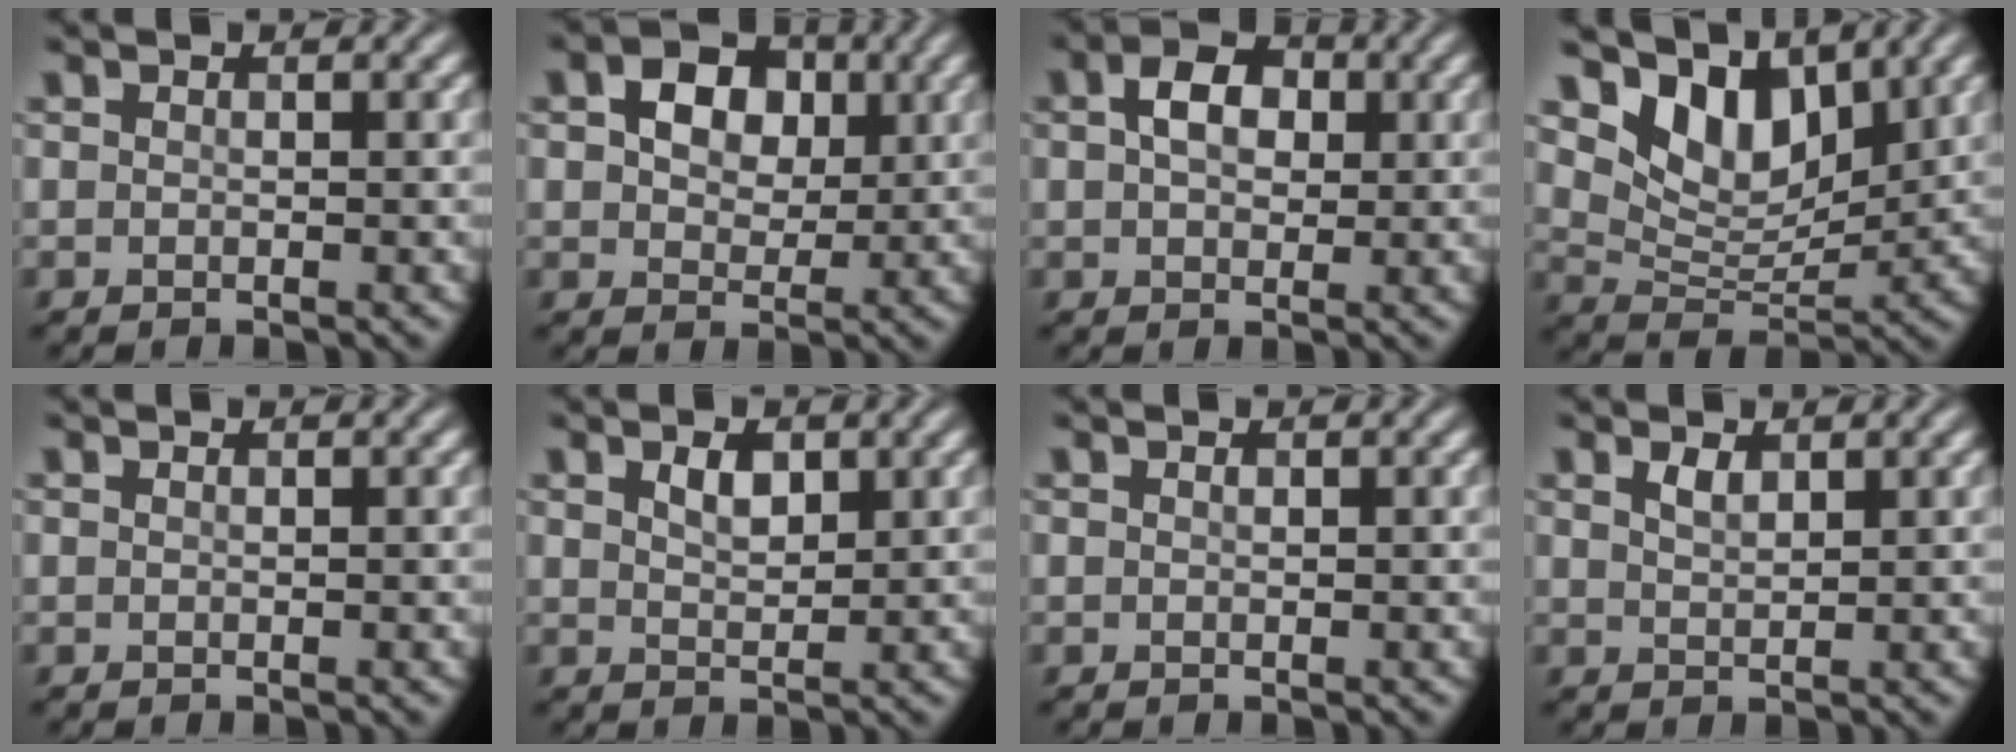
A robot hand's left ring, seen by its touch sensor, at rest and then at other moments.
{"total": 5.0, "force": [1.4, 3.6, 3.1], "torque": [-0.054, 0.005, 0.012]}
{"total": 4.1, "force": [1.0, 2.8, 2.8], "torque": [-0.052, 0.008, 0.011]}
{"total": 6.7, "force": [4.5, 3.5, 3.5], "torque": [-0.068, -0.010, 0.075]}
{"total": 0.0}
{"total": 2.1, "force": [1.1, 1.1, 1.5], "torque": [-0.028, 0.001, 0.021]}
{"total": 0.0}
{"total": 1.4, "force": [0.9, 0.6, 0.8], "torque": [-0.019, 0.000, 0.021]}